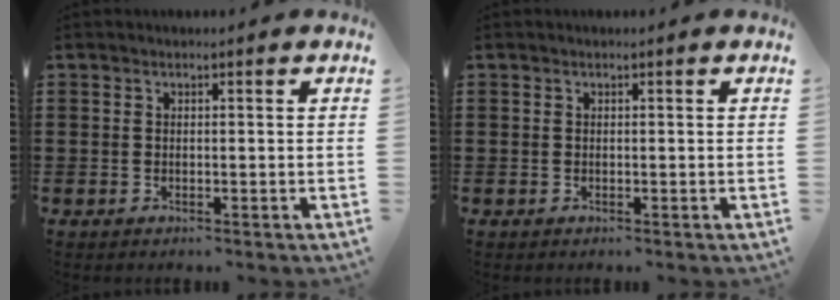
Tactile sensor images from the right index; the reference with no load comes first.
{"total": 0.0}